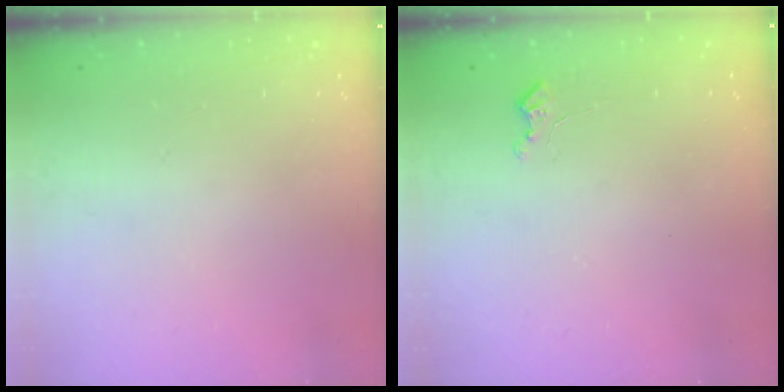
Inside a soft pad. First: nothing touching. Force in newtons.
{"total": 2.6, "press": 2.6, "slide": 0.3}